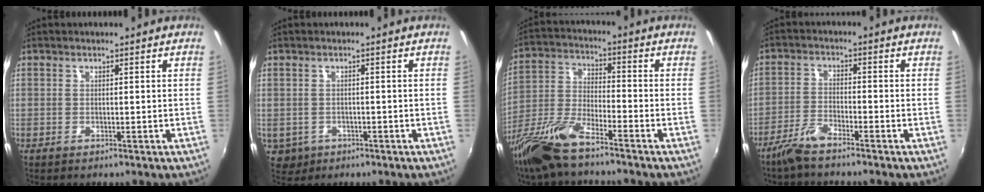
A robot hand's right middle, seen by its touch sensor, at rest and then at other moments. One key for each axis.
{"total": 4.1, "fx": -1.1, "fy": 3.6, "fz": 1.4, "tx": -0.037, "ty": -0.004, "tz": -0.008}
{"total": 12.8, "fx": -9.5, "fy": 2.8, "fz": 8.1, "tx": -0.179, "ty": -0.020, "tz": -0.193}
{"total": 5.3, "fx": -4.5, "fy": 0.7, "fz": 2.8, "tx": -0.072, "ty": -0.003, "tz": -0.092}